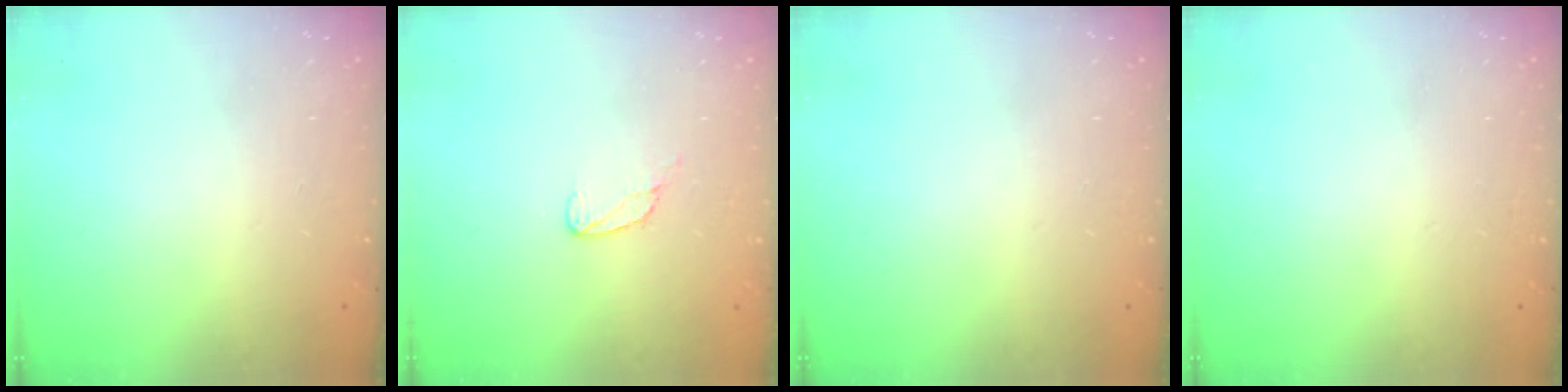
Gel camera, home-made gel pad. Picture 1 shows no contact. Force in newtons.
{"total": 4.3, "press": 4.3, "slide": 0.4}
{"total": 0.0}
{"total": 0.0}